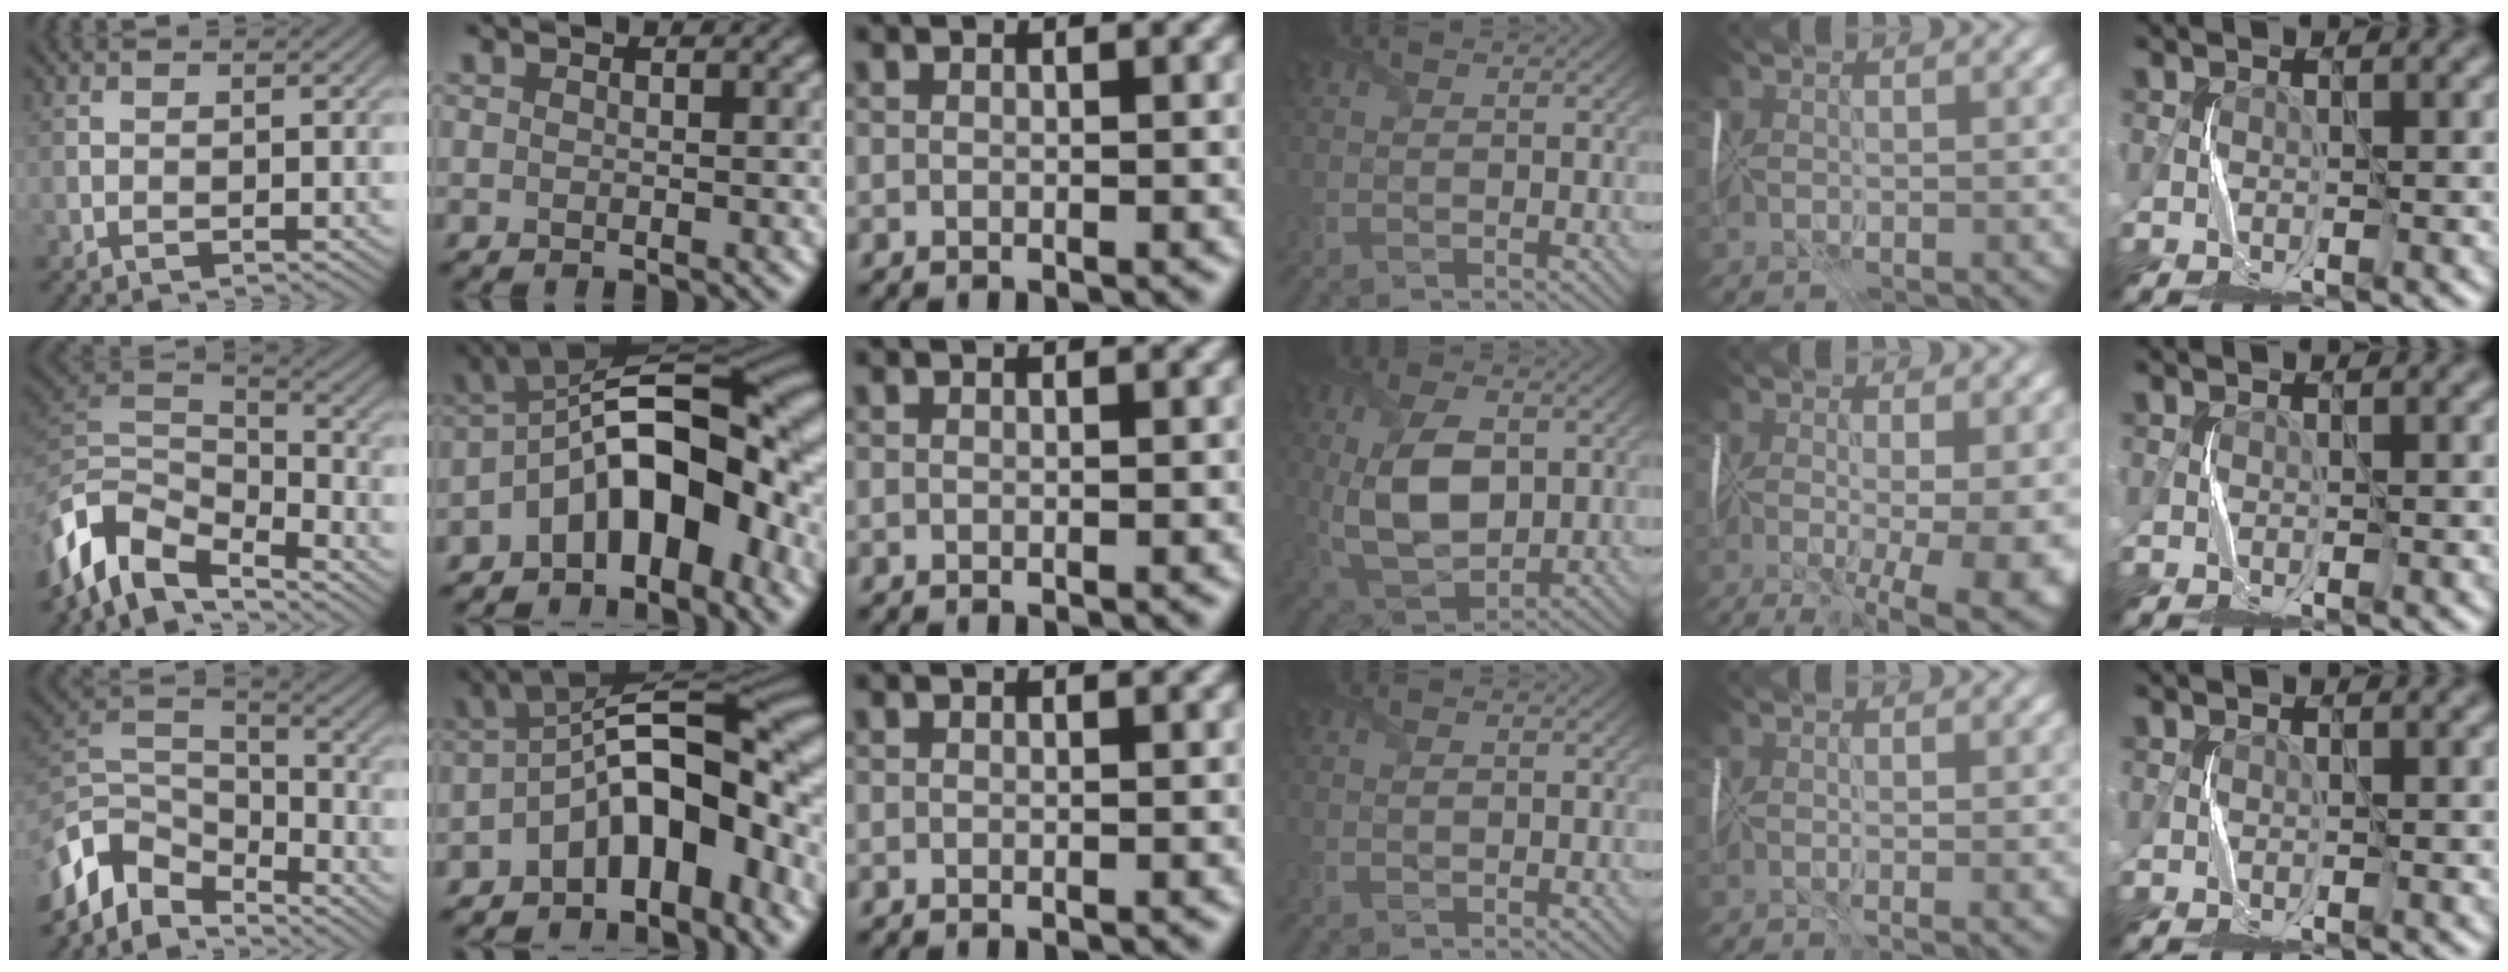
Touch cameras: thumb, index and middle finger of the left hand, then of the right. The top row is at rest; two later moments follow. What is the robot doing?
{"motion": "fold", "object": "tissue"}